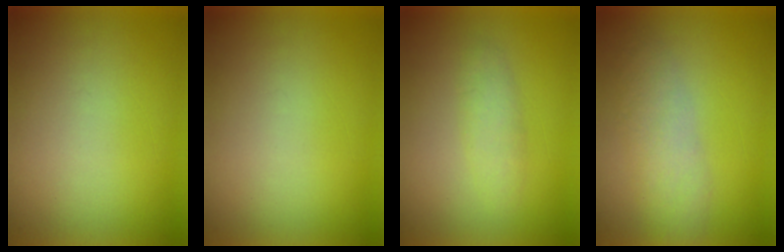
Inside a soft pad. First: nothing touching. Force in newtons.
{"total": 0.0}
{"total": 2.3}
{"total": 3.4}